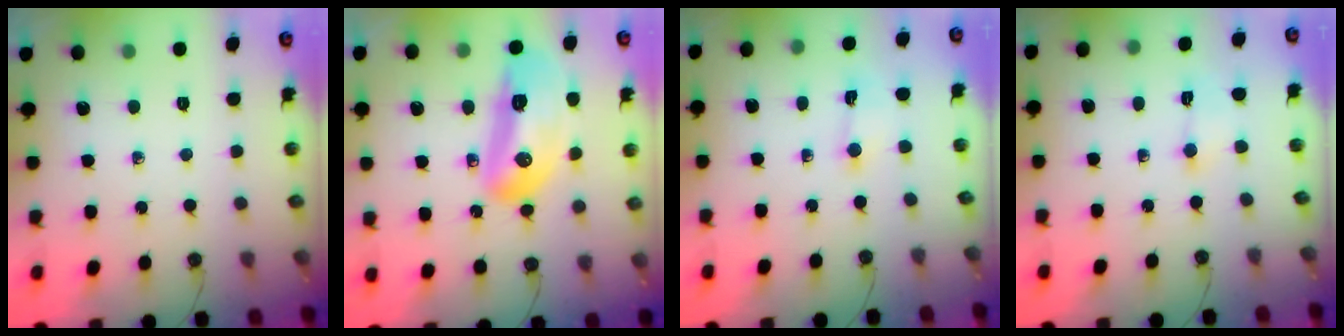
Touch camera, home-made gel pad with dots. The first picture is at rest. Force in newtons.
{"total": 17.0, "press": 16.8, "slide": 2.1}
{"total": 0.5, "press": 0.5, "slide": 0.2}
{"total": 1.6, "press": 1.4, "slide": 0.7}